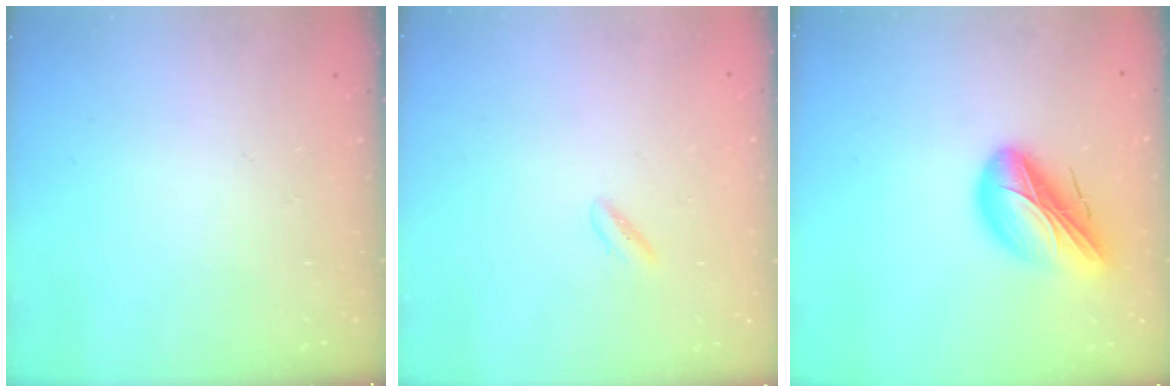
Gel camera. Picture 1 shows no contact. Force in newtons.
{"total": 2.7, "press": 2.5, "slide": 0.9}
{"total": 15.7, "press": 15.1, "slide": 4.1}